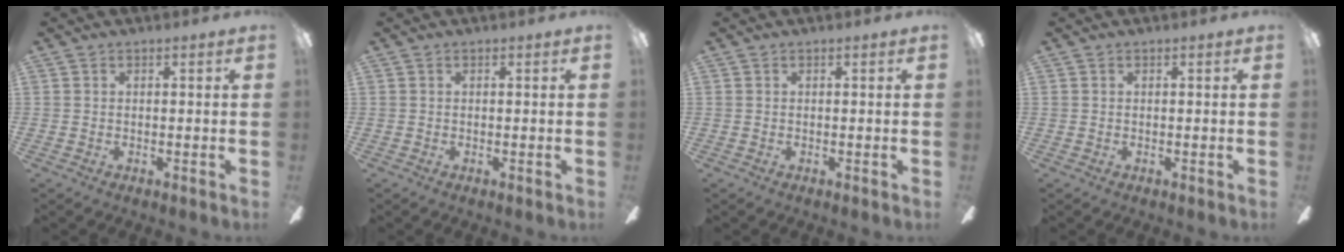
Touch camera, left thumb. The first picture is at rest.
{"total": 0.0}
{"total": 0.0}
{"total": 0.0}